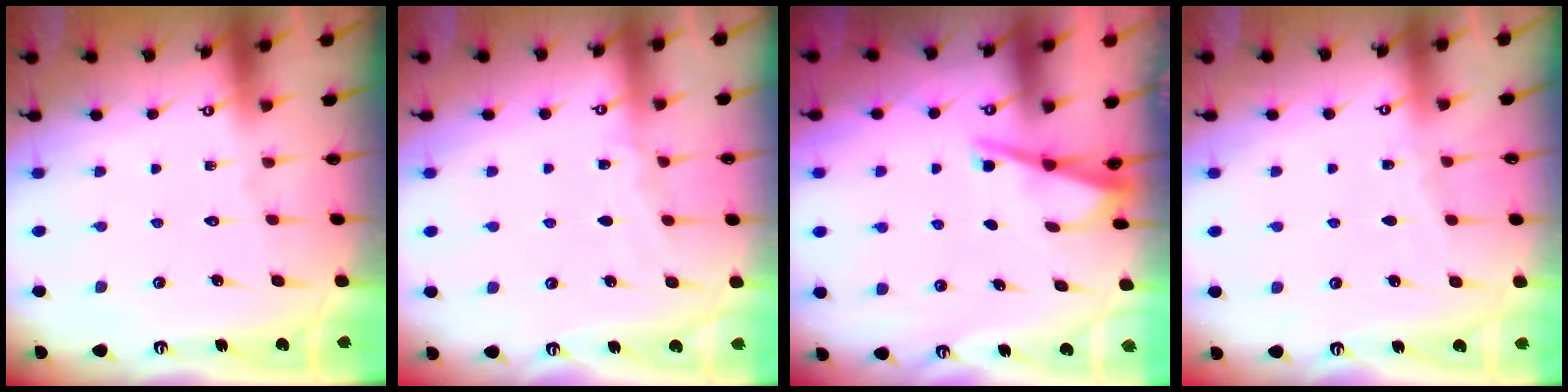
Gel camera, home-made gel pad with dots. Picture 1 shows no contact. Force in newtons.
{"total": 3.9, "press": 3.8, "slide": 0.5}
{"total": 2.9, "press": 2.9, "slide": 0.2}
{"total": 2.7, "press": 2.7, "slide": 0.4}